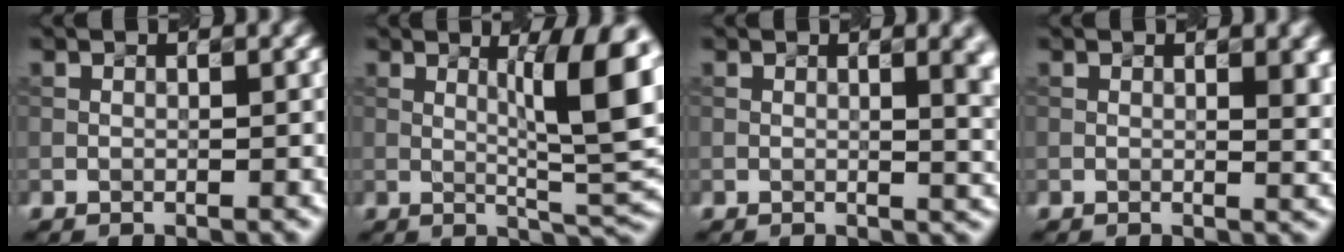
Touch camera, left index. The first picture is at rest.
{"total": 8.4, "force": [1.7, 1.5, 8.1], "torque": [-0.109, -0.001, 0.036]}
{"total": 5.2, "force": [1.1, 2.3, 4.5], "torque": [-0.020, 0.009, 0.018]}
{"total": 4.1, "force": [1.3, 1.7, 3.5], "torque": [-0.024, 0.007, 0.022]}